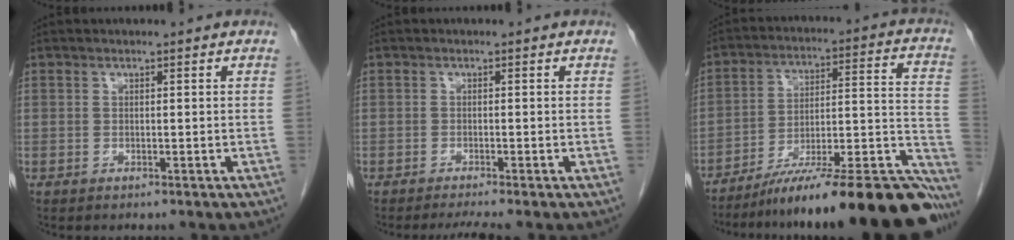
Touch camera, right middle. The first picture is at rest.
{"total": 2.5, "force": [-2.1, -0.7, 1.2], "torque": [-0.025, -0.009, -0.037]}
{"total": 26.4, "force": [-22.6, 1.1, 13.7], "torque": [-0.106, 0.015, -0.331]}